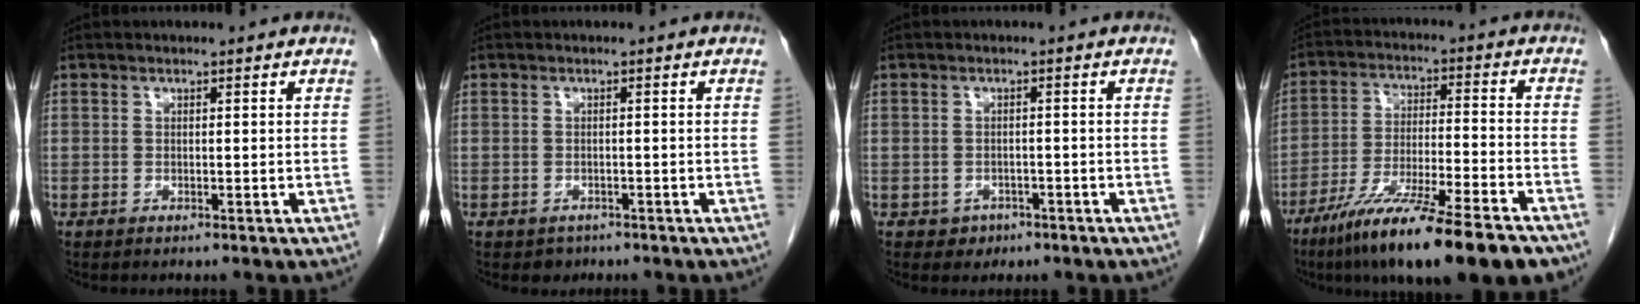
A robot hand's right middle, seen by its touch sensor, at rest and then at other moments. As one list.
[{"total": 1.4, "force": [-1.0, 1.0, 0.1], "torque": [-0.008, 0.001, -0.011]}, {"total": 2.1, "force": [-1.1, 1.7, 0.4], "torque": [-0.008, 0.006, -0.010]}, {"total": 18.9, "force": [-13.6, 1.4, 13.1], "torque": [-0.191, -0.039, -0.228]}]